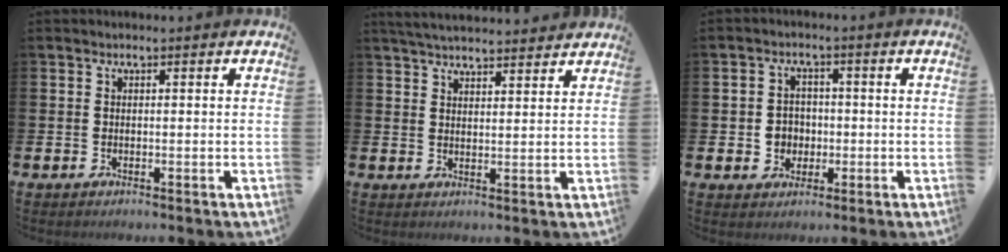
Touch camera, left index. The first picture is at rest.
{"total": 4.5, "force": [4.4, 0.5, 0.6], "torque": [-0.023, -0.016, 0.081]}
{"total": 3.5, "force": [-0.5, 3.3, 0.9], "torque": [-0.016, 0.003, -0.018]}